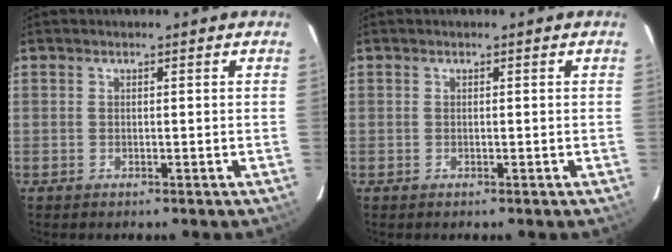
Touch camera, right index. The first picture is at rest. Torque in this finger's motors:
{"motor_torque": [0.00, 0.00, 0.01, 0.01]}